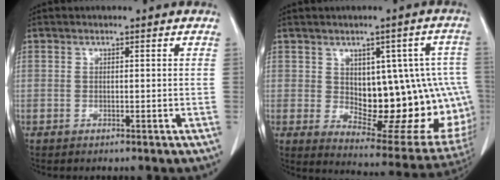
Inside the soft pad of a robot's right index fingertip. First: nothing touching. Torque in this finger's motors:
{"motor_torque": [1.34, 0.15, 0.31, 0.06]}